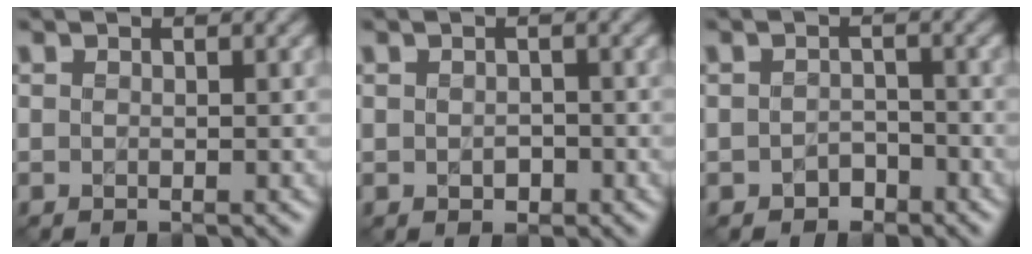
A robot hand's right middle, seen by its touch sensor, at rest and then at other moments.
{"total": 0.9, "force": [0.2, 0.7, 0.5], "torque": [-0.010, -0.001, 0.002]}
{"total": 1.4, "force": [-0.7, 1.1, 0.4], "torque": [-0.006, 0.005, -0.016]}